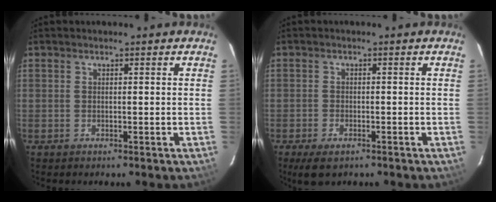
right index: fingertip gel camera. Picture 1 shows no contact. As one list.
[{"total": 4.4, "force": [-2.9, 2.1, 2.6], "torque": [-0.060, -0.015, -0.051]}]